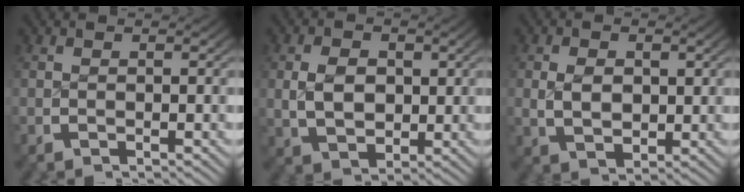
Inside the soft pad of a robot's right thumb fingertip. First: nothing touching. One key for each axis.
{"total": 5.2, "fx": 0.3, "fy": 3.8, "fz": 3.5, "tx": -0.064, "ty": -0.021, "tz": 0.021}
{"total": 3.7, "fx": 0.2, "fy": 2.7, "fz": 2.5, "tx": -0.052, "ty": -0.020, "tz": 0.020}